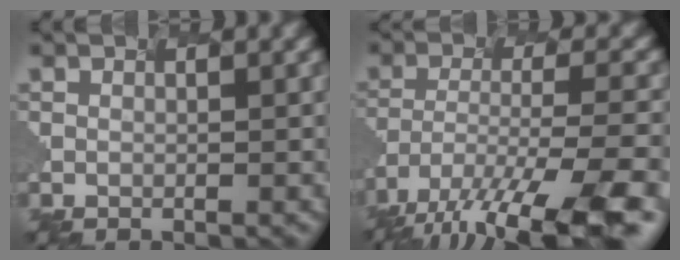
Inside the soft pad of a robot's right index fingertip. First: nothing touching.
{"total": 13.2, "force": [-9.9, 3.0, 8.2], "torque": [-0.168, -0.030, -0.141]}